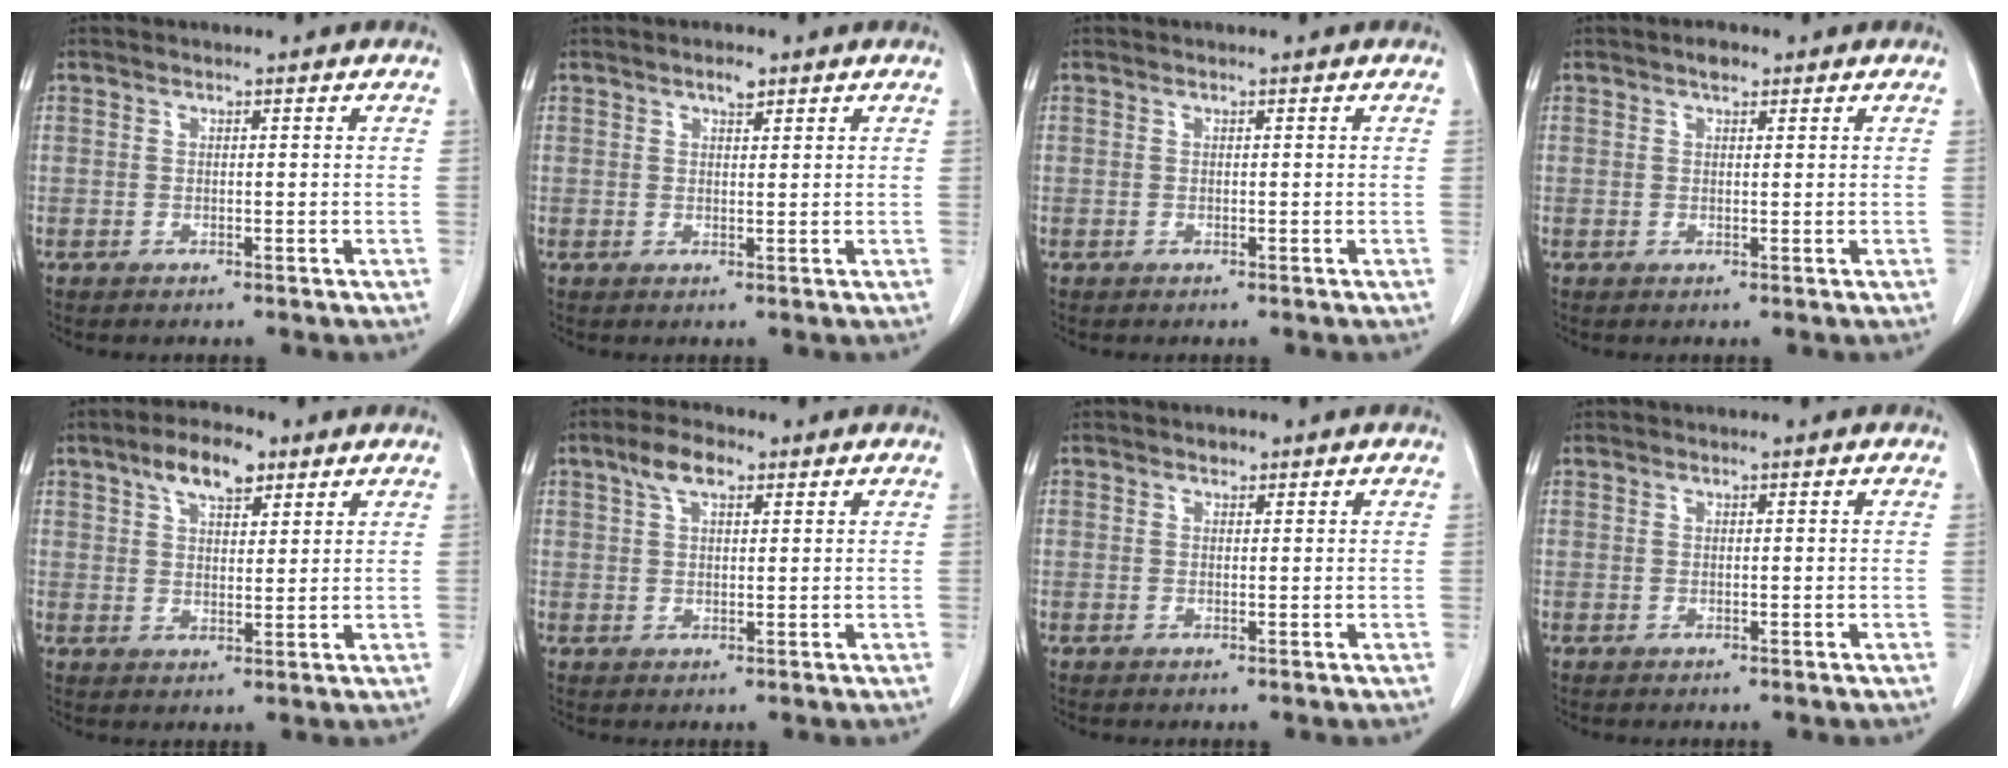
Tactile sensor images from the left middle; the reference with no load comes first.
{"total": 1.8, "force": [1.2, 0.6, 1.2], "torque": [-0.021, 0.001, 0.020]}
{"total": 0.0}
{"total": 1.6, "force": [1.1, 0.7, 0.9], "torque": [-0.017, 0.004, 0.016]}
{"total": 6.8, "force": [4.2, 2.8, 4.6], "torque": [-0.083, 0.013, 0.071]}
{"total": 4.6, "force": [2.7, 1.9, 3.3], "torque": [-0.069, 0.015, 0.050]}
{"total": 0.9, "force": [0.6, 0.5, 0.3], "torque": [-0.006, -0.002, 0.007]}
{"total": 0.0}